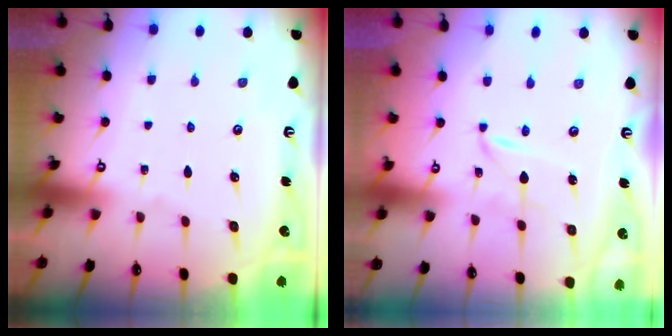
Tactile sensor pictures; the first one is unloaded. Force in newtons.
{"total": 1.6, "press": 1.6, "slide": 0.3}